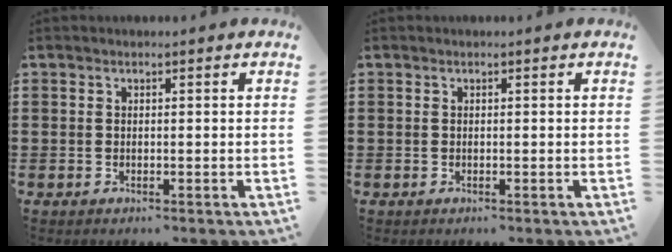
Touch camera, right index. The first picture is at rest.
{"total": 0.0}